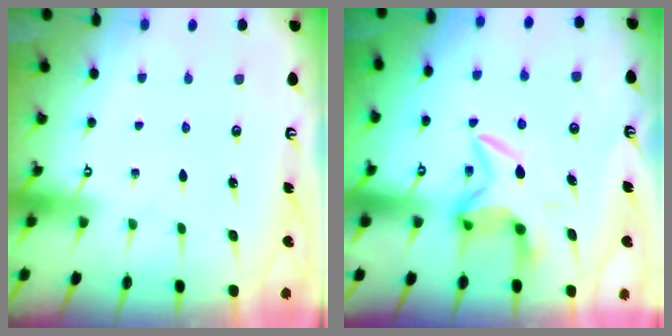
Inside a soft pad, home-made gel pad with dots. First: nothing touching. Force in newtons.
{"total": 7.3, "press": 7.3, "slide": 0.5}